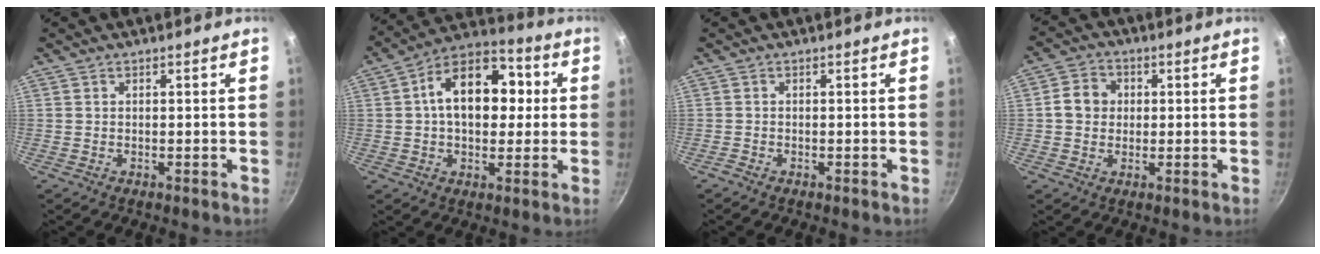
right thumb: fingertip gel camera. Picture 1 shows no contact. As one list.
[{"total": 16.4, "force": [2.3, 10.3, 12.5], "torque": [-0.160, 0.028, 0.026]}, {"total": 0.6, "force": [-0.5, 0.1, 0.2], "torque": [-0.008, -0.002, -0.015]}, {"total": 6.0, "force": [0.5, 5.2, 2.9], "torque": [-0.040, 0.013, 0.002]}]